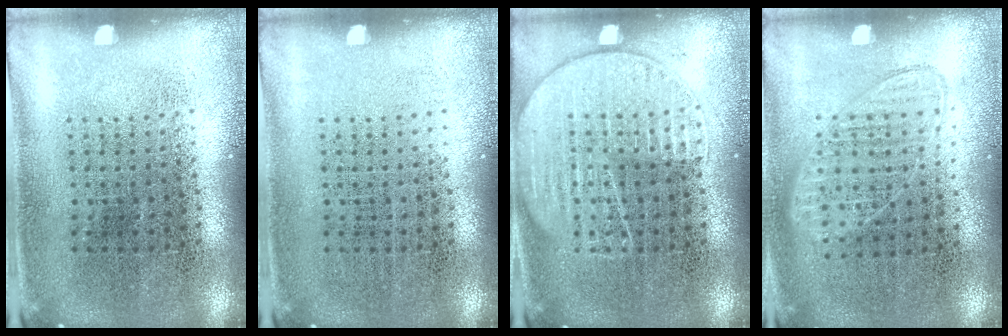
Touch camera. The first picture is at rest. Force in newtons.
{"total": 0.0}
{"total": 2.6, "press": 2.6, "slide": 0.3}
{"total": 0.9, "press": 0.9, "slide": 0.3}